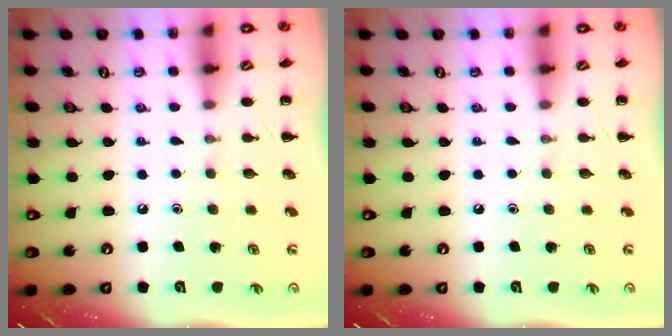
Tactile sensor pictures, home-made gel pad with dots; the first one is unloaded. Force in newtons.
{"total": 0.0}